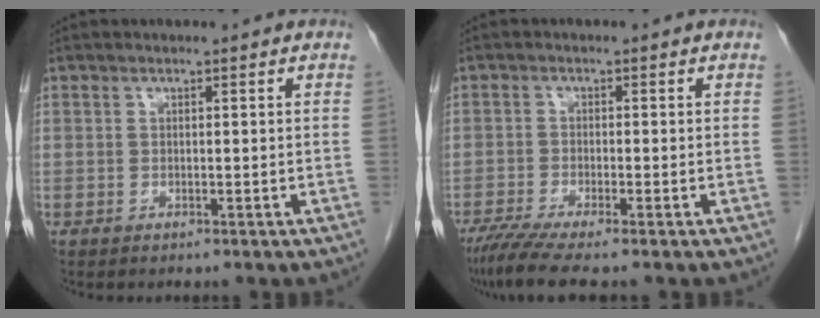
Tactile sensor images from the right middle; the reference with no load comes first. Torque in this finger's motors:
{"motor_torque": [0.99, -0.69, 0.13, 0.07]}